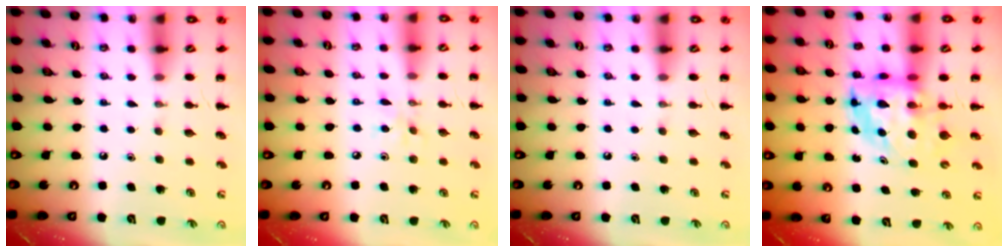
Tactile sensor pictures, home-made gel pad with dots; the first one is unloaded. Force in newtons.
{"total": 3.0, "press": 2.8, "slide": 1.0}
{"total": 0.0}
{"total": 6.5, "press": 6.3, "slide": 1.8}